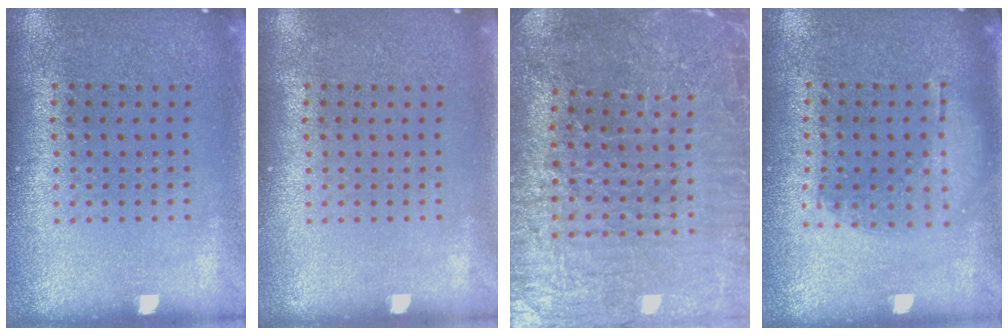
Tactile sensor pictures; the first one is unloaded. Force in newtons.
{"total": 0.0}
{"total": 3.8, "press": 3.7, "slide": 0.6}
{"total": 1.0, "press": 0.9, "slide": 0.3}